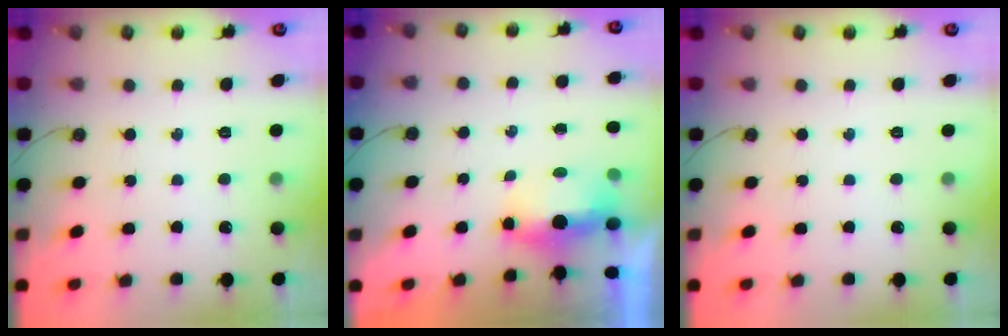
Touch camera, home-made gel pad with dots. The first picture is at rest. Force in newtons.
{"total": 5.8, "press": 5.2, "slide": 2.5}
{"total": 0.0}